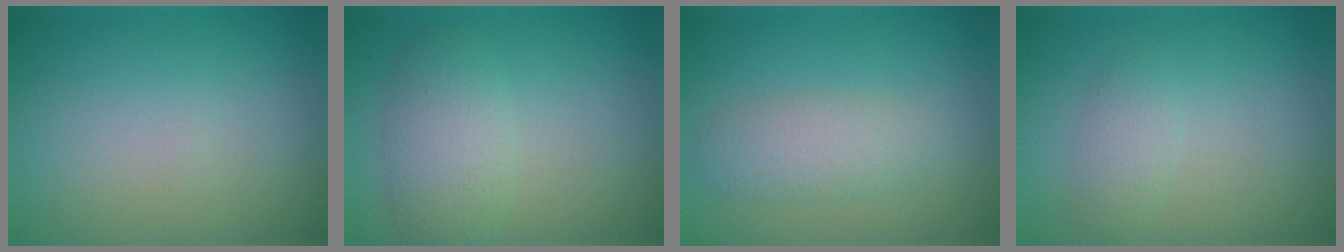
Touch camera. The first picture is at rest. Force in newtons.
{"total": 3.8, "press": 3.8, "slide": 0.4}
{"total": 2.9, "press": 2.9, "slide": 0.2}
{"total": 1.6, "press": 1.6, "slide": 0.0}